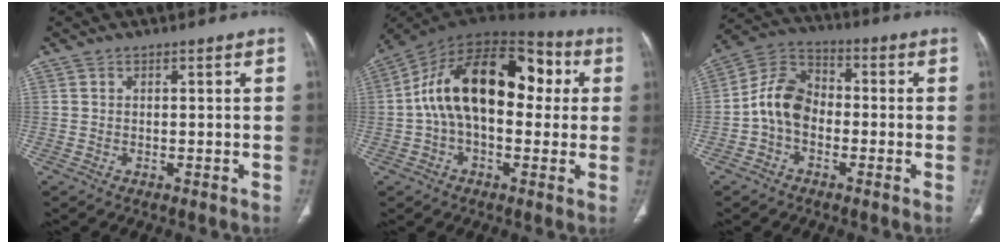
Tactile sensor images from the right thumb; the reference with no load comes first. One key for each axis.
{"total": 21.1, "fx": 2.4, "fy": 12.4, "fz": 16.9, "tx": -0.255, "ty": 0.051, "tz": 0.027}
{"total": 9.4, "fx": -1.9, "fy": 6.9, "fz": 6.2, "tx": -0.103, "ty": 0.035, "tz": -0.052}